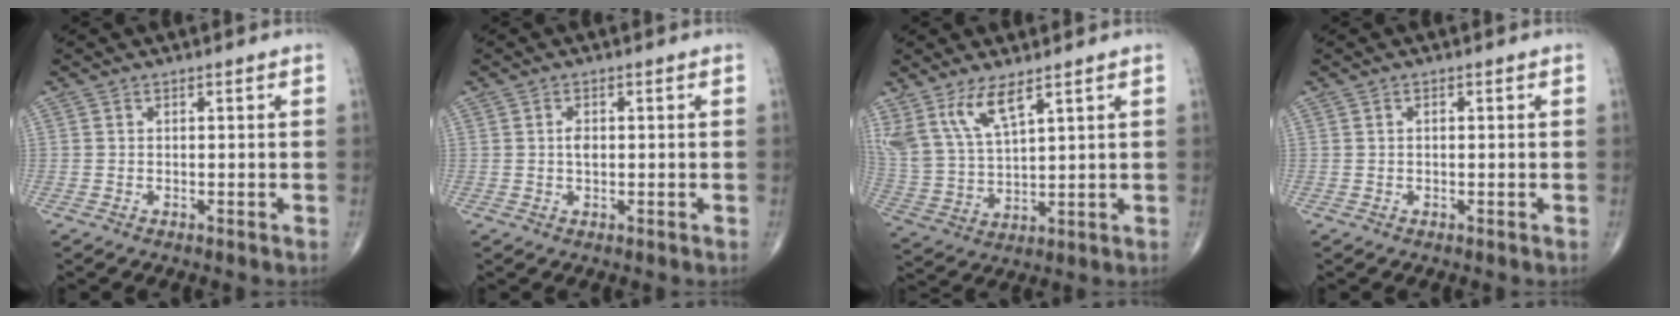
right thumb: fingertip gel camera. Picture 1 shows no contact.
{"total": 1.8, "force": [0.2, 1.0, 1.5], "torque": [-0.024, 0.000, 0.002]}
{"total": 10.1, "force": [6.5, 3.4, 7.0], "torque": [-0.144, -0.025, 0.146]}
{"total": 0.5, "force": [0.1, 0.3, 0.4], "torque": [-0.010, 0.002, 0.002]}